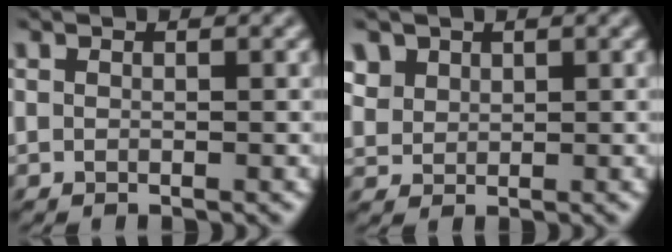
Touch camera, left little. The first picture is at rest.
{"total": 2.4, "force": [1.0, 1.7, 1.2], "torque": [-0.042, 0.020, 0.016]}